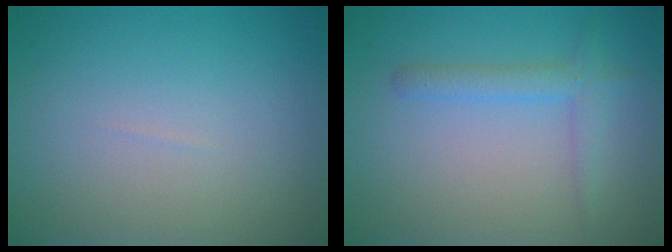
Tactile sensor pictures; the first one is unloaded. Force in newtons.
{"total": 2.1, "press": 2.1, "slide": 0.2}